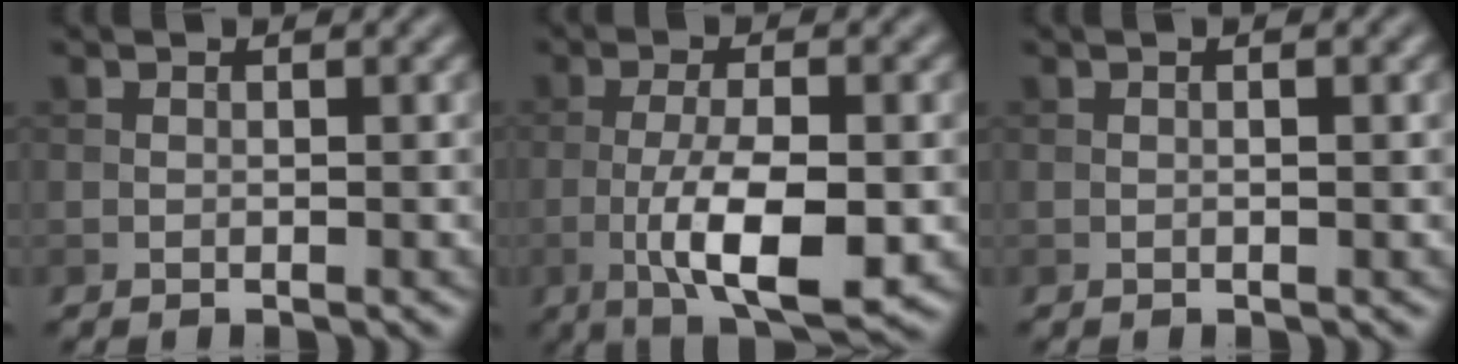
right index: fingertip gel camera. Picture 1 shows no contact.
{"total": 8.3, "force": [-2.2, 2.6, 7.6], "torque": [-0.130, -0.003, -0.038]}
{"total": 1.0, "force": [0.2, 0.1, 0.9], "torque": [-0.017, -0.001, 0.001]}